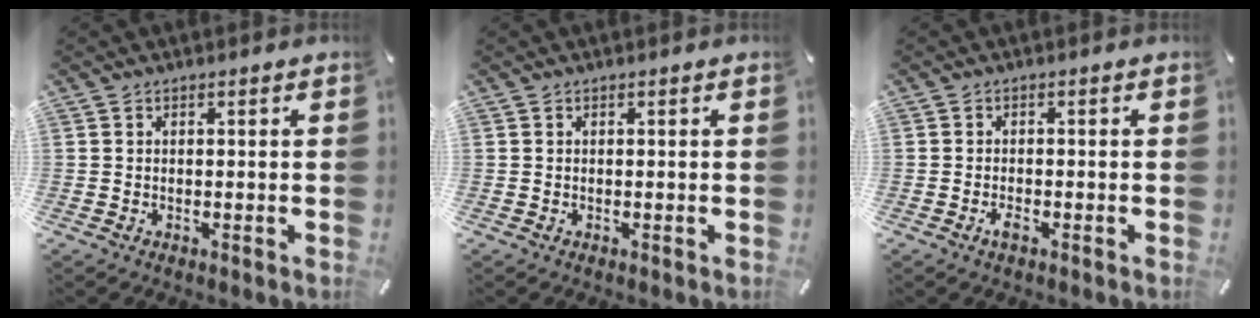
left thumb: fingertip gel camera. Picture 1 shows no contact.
{"total": 0.0}
{"total": 1.9, "force": [-1.2, 0.7, 1.3], "torque": [-0.030, 0.001, -0.024]}